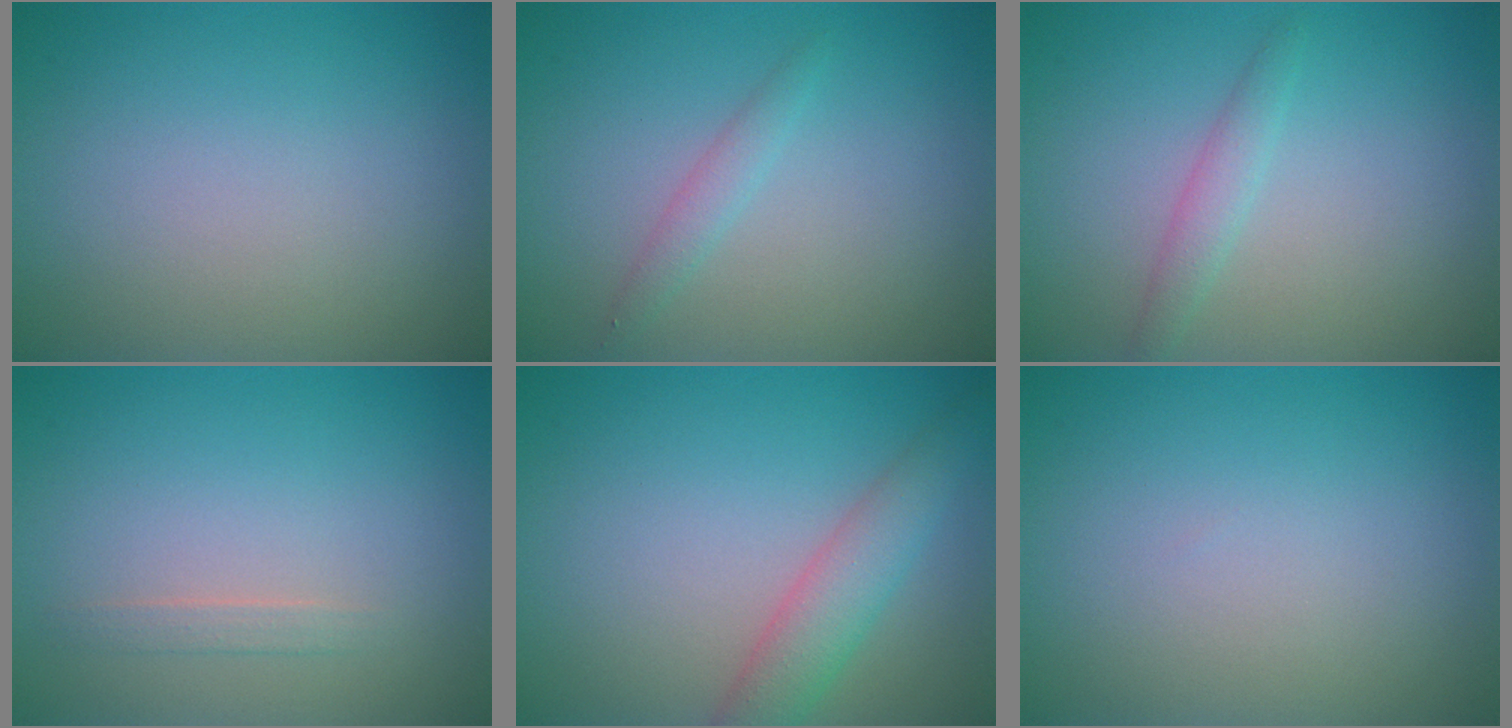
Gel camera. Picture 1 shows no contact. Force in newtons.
{"total": 1.3, "press": 1.3, "slide": 0.1}
{"total": 1.5, "press": 1.5, "slide": 0.1}
{"total": 0.9, "press": 0.9, "slide": 0.1}
{"total": 3.4, "press": 3.4, "slide": 0.1}
{"total": 0.0}